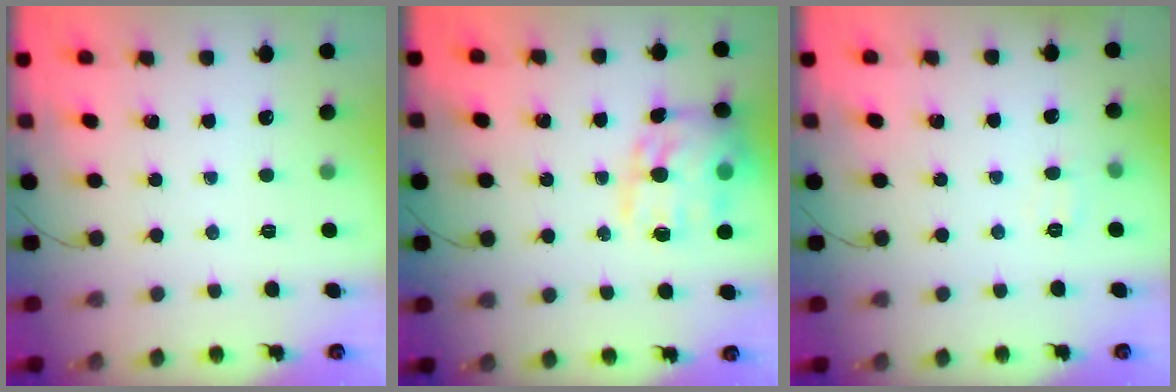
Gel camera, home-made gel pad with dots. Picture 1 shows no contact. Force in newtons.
{"total": 18.1, "press": 17.9, "slide": 2.3}
{"total": 5.5, "press": 5.4, "slide": 1.2}